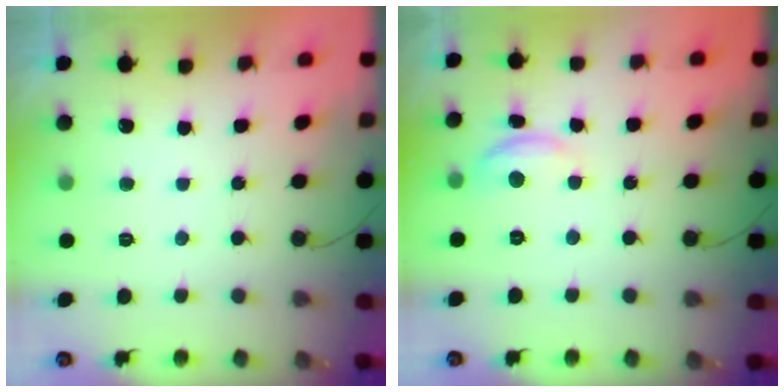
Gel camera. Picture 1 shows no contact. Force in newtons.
{"total": 7.8, "press": 7.8, "slide": 0.5}